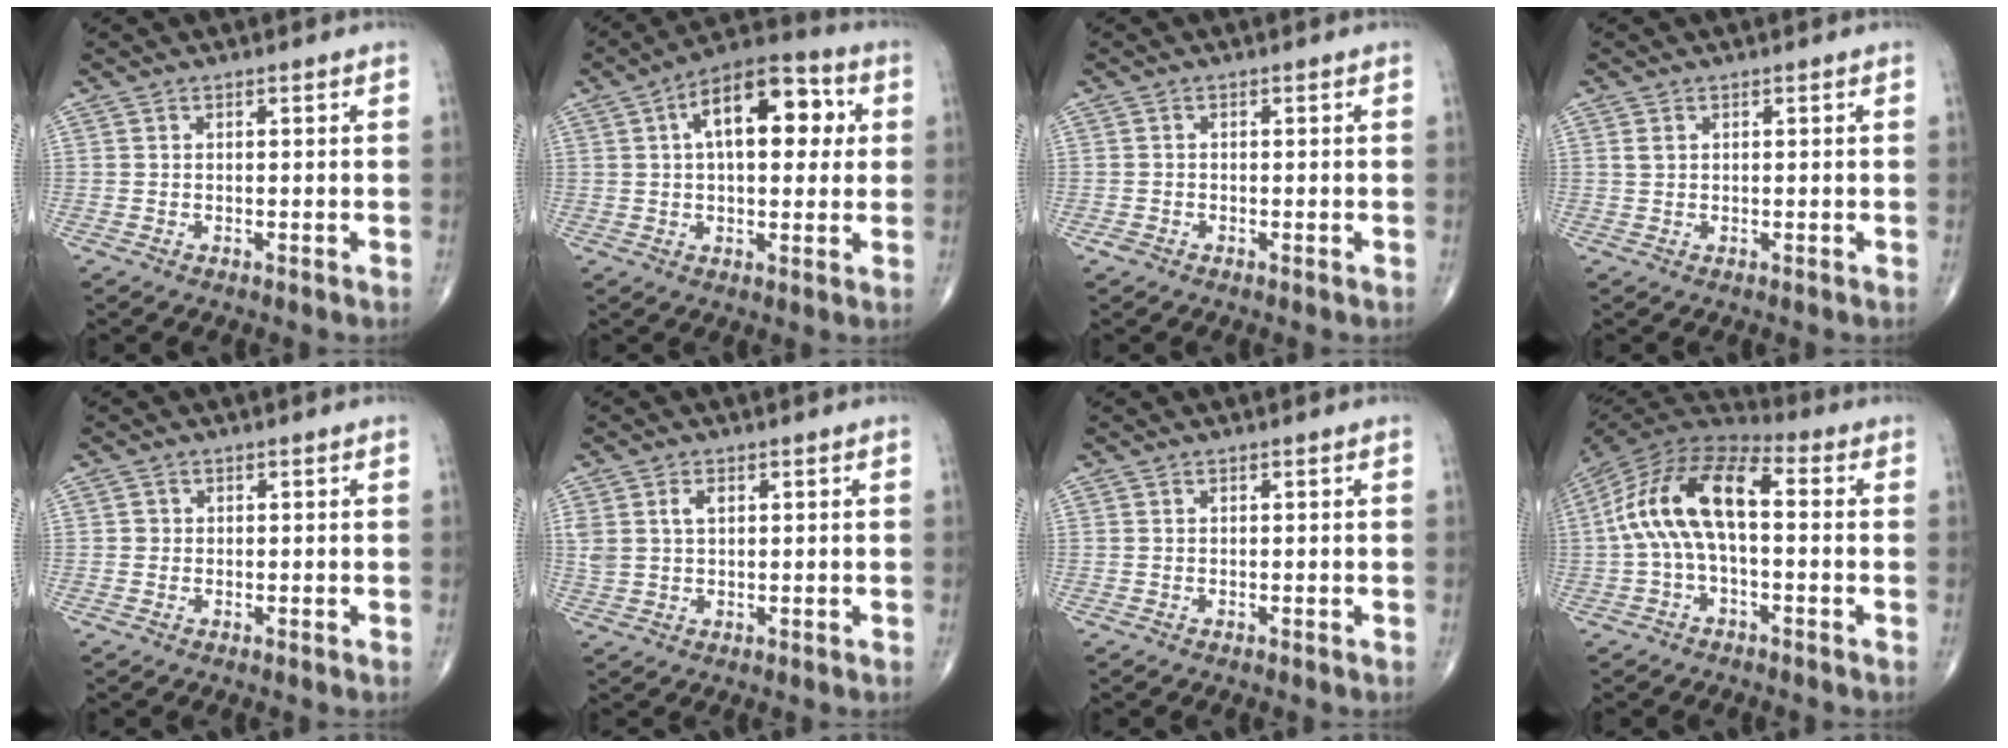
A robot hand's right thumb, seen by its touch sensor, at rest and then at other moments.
{"total": 16.0, "force": [3.8, 8.0, 13.3], "torque": [-0.172, 0.023, 0.050]}
{"total": 1.0, "force": [-0.6, 0.6, 0.5], "torque": [-0.010, 0.002, -0.012]}
{"total": 1.0, "force": [0.4, 0.7, 0.6], "torque": [-0.011, 0.002, 0.010]}
{"total": 1.0, "force": [0.0, 0.9, 0.1], "torque": [0.004, 0.003, -0.001]}
{"total": 3.9, "force": [1.4, 2.4, 2.8], "torque": [-0.060, 0.006, 0.031]}
{"total": 0.0}
{"total": 15.5, "force": [0.4, 7.5, 13.6], "torque": [-0.261, 0.047, -0.005]}